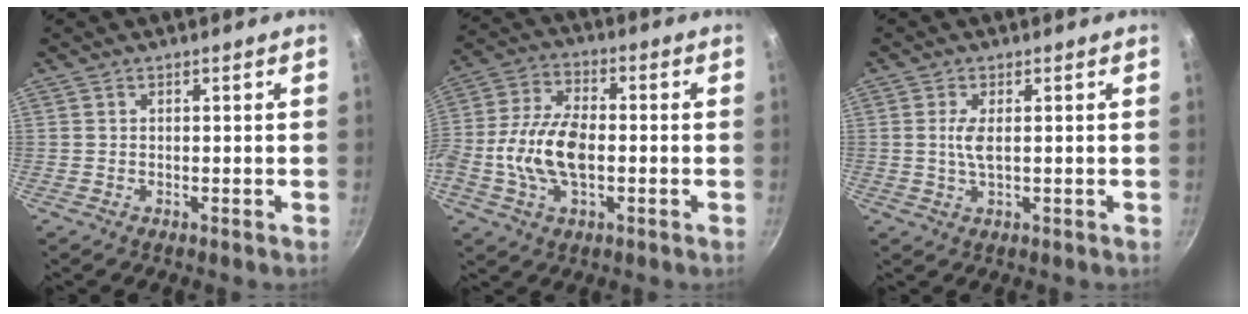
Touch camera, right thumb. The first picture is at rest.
{"total": 12.6, "force": [-1.9, 6.9, 10.4], "torque": [-0.206, 0.027, -0.047]}
{"total": 3.2, "force": [0.3, 1.0, 3.0], "torque": [-0.069, 0.000, 0.006]}